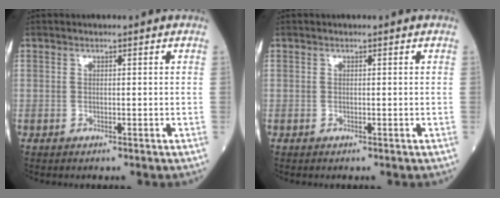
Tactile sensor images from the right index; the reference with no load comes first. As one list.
[{"total": 0.0}]